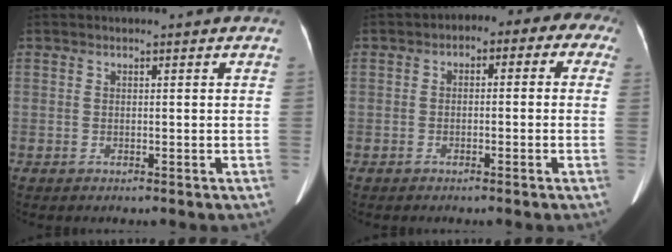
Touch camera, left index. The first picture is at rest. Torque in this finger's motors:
{"motor_torque": [0.40, -0.92, 0.56, 0.07]}